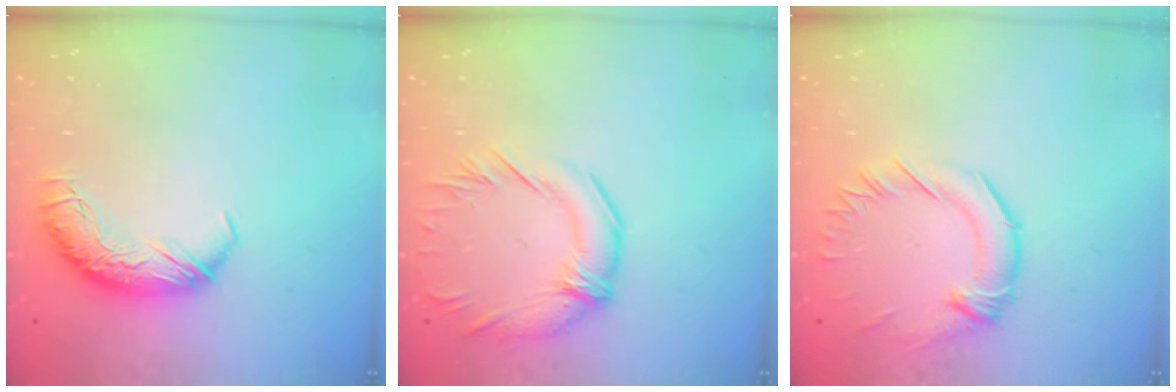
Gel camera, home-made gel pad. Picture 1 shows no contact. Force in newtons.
{"total": 1.1, "press": 0.6, "slide": 1.0}
{"total": 1.1, "press": 0.3, "slide": 1.0}